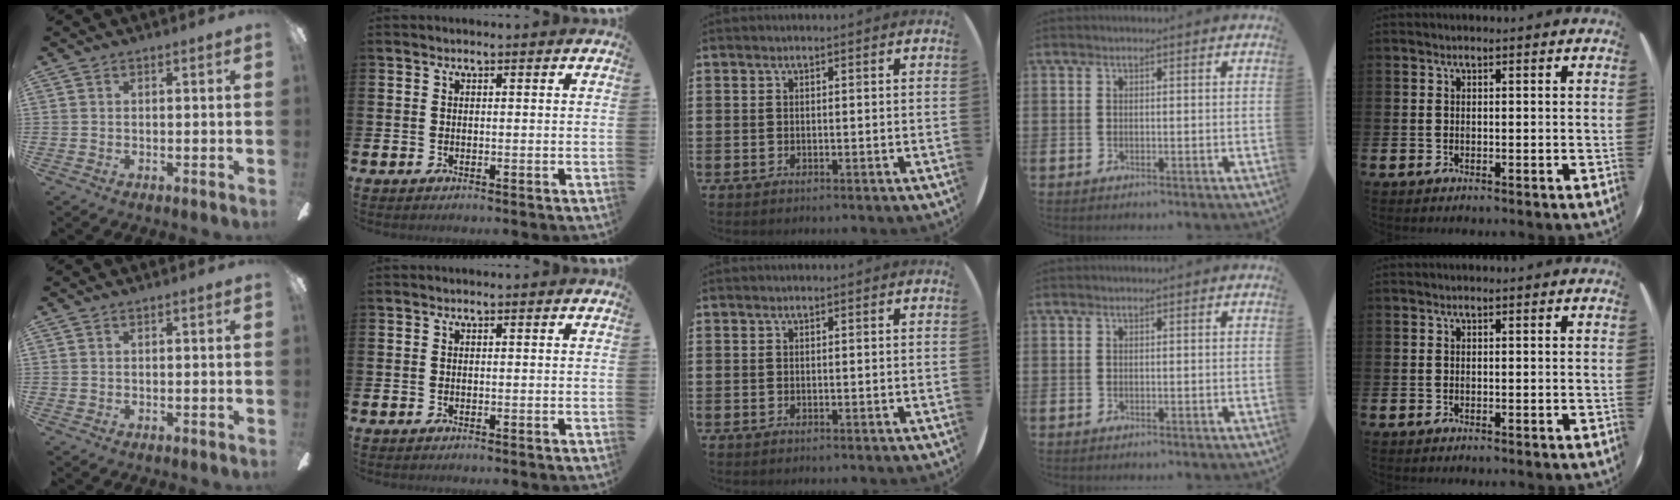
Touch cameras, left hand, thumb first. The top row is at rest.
{}